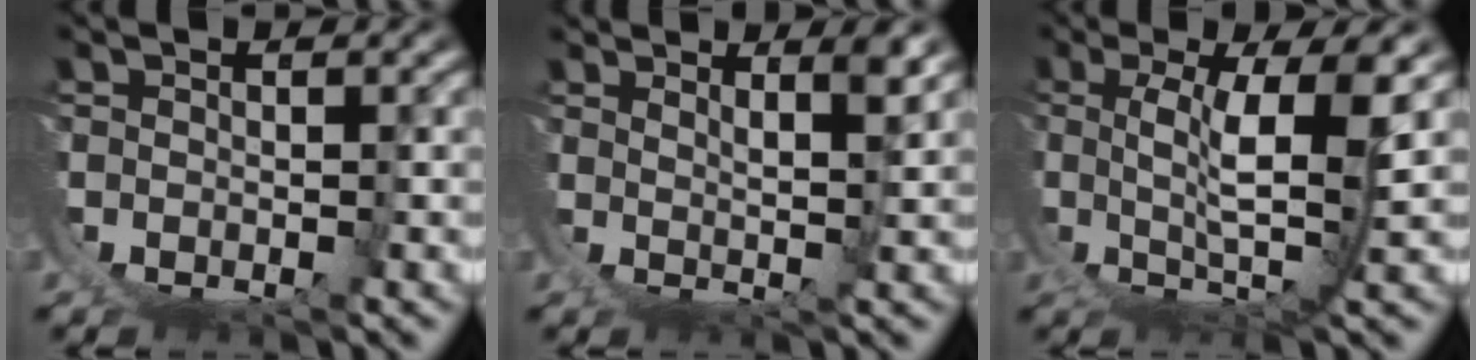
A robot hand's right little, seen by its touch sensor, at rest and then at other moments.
{"total": 3.7, "force": [2.4, -1.6, 2.3], "torque": [-0.018, -0.011, 0.048]}
{"total": 6.6, "force": [1.5, -0.2, 6.4], "torque": [-0.097, -0.015, 0.037]}